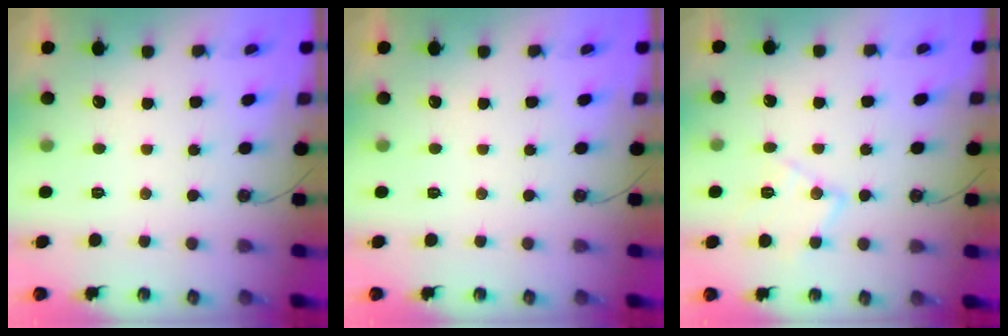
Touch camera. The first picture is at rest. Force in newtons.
{"total": 0.0}
{"total": 11.1, "press": 11.1, "slide": 0.6}